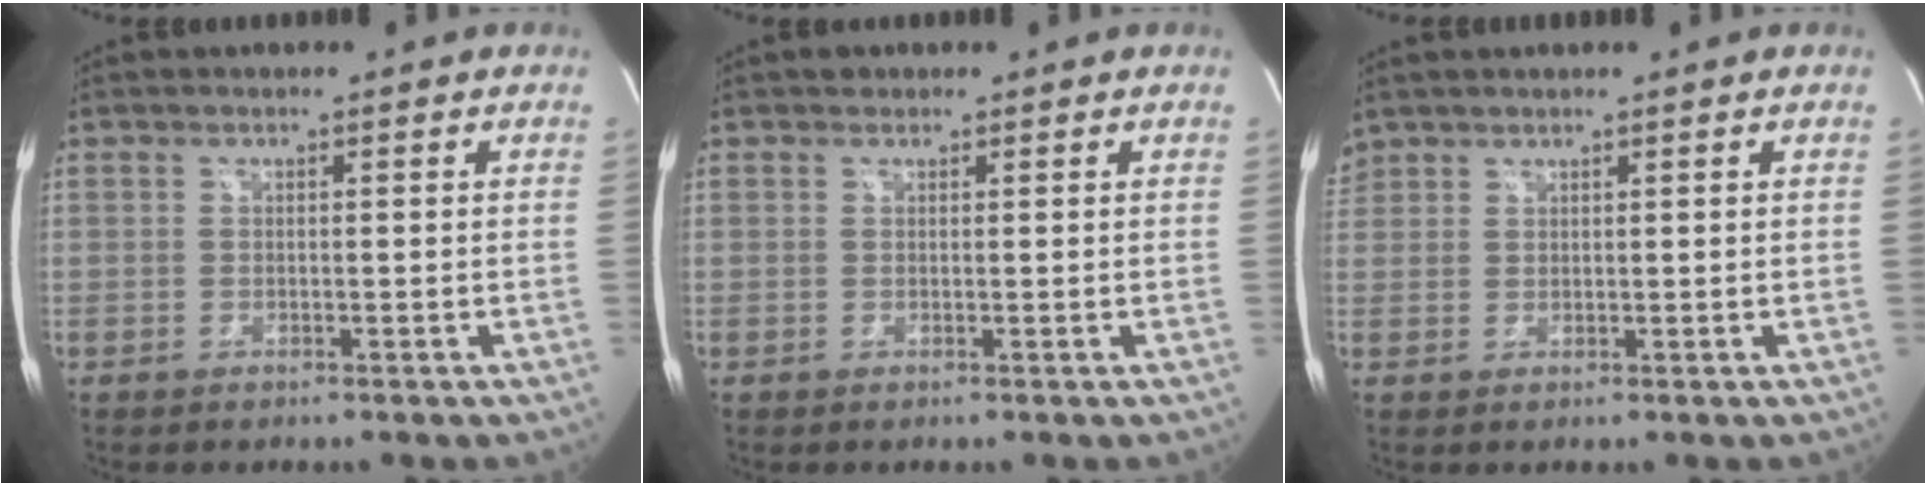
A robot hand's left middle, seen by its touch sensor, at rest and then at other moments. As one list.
[{"total": 0.8, "force": [0.6, 0.5, 0.1], "torque": [-0.003, 0.002, 0.008]}, {"total": 2.4, "force": [2.2, 1.1, 0.2], "torque": [-0.014, 0.018, 0.048]}]